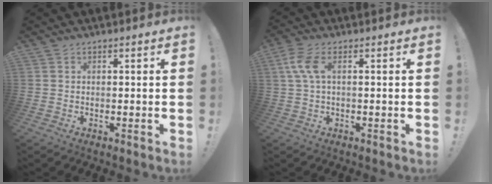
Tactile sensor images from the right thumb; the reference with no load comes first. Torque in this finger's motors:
{"motor_torque": [0.85, 0.96, 0.63, -0.31, 0.43]}